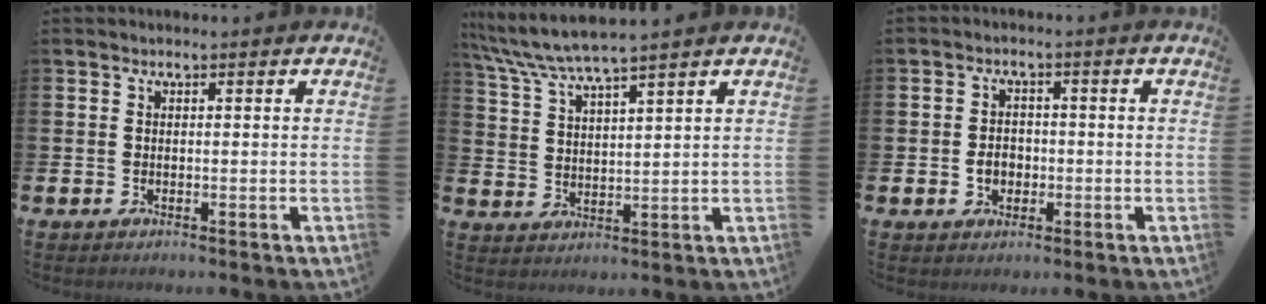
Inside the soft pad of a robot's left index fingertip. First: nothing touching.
{"total": 5.5, "force": [5.1, -0.2, 2.0], "torque": [-0.060, -0.025, 0.089]}
{"total": 2.7, "force": [-0.6, 2.2, 1.5], "torque": [-0.016, 0.000, -0.018]}